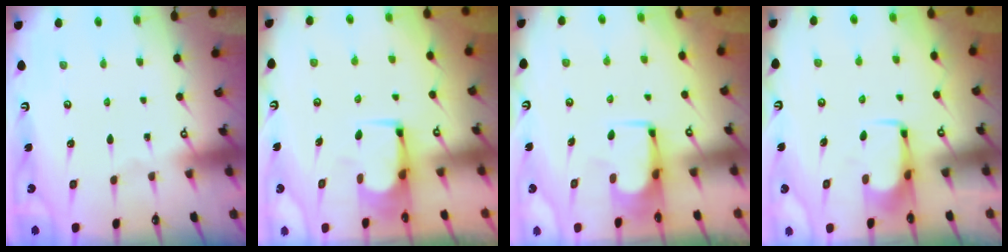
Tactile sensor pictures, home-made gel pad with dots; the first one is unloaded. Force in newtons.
{"total": 1.6, "press": 1.6, "slide": 0.3}
{"total": 1.5, "press": 1.5, "slide": 0.2}
{"total": 1.6, "press": 1.5, "slide": 0.5}